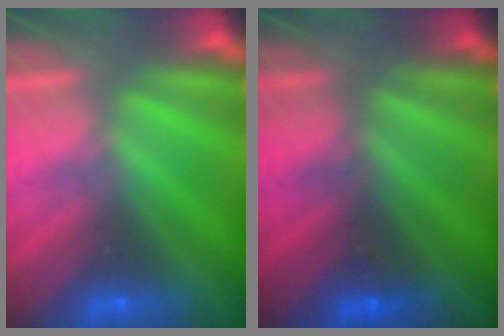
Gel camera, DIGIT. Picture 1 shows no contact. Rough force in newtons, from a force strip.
{"total": 1.8}